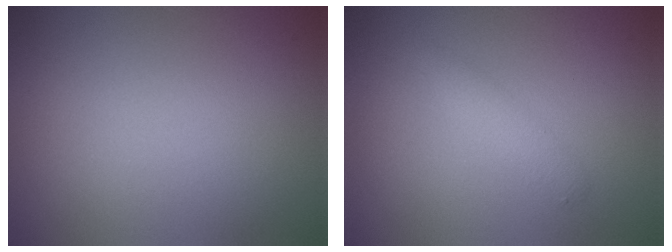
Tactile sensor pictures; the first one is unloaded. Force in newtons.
{"total": 1.4, "press": 1.4, "slide": 0.0}